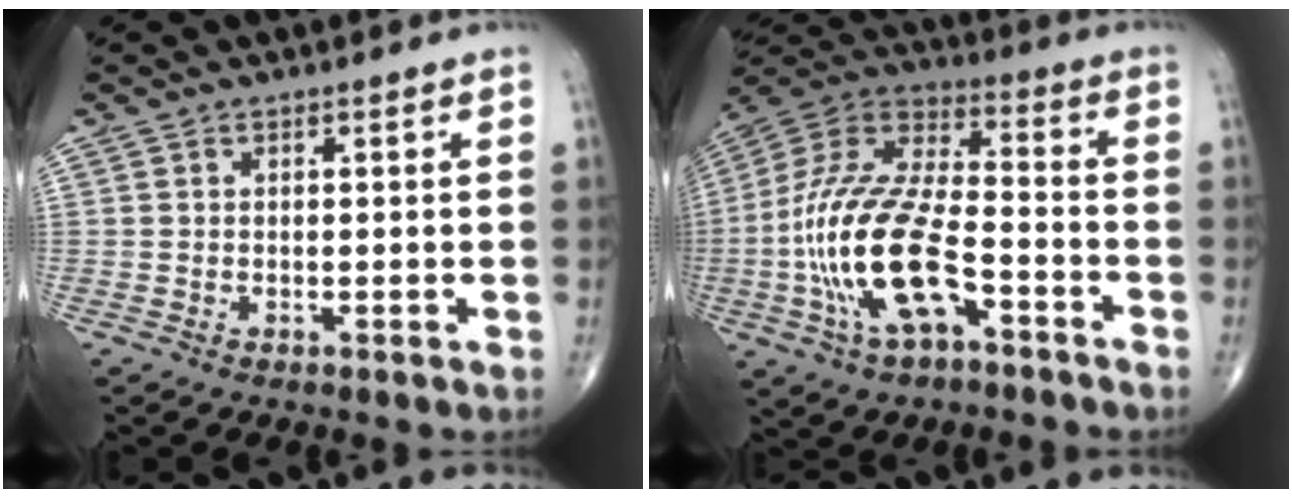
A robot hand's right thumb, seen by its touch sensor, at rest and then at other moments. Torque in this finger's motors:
{"motor_torque": [2.49, 2.52, 2.27, -0.50, 0.68]}